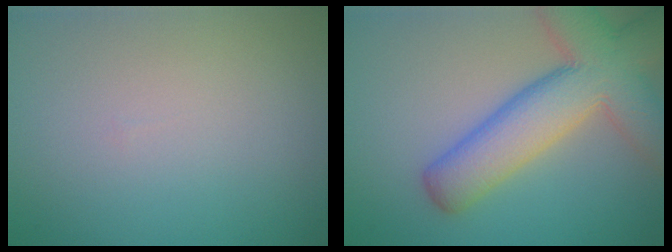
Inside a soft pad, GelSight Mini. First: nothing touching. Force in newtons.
{"total": 9.4, "press": 9.4, "slide": 0.5}